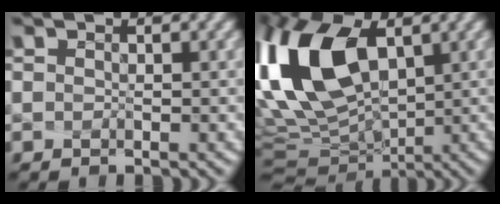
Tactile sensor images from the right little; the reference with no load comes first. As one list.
[{"total": 13.0, "force": [1.9, 7.6, 10.4], "torque": [-0.260, -0.020, 0.059]}]